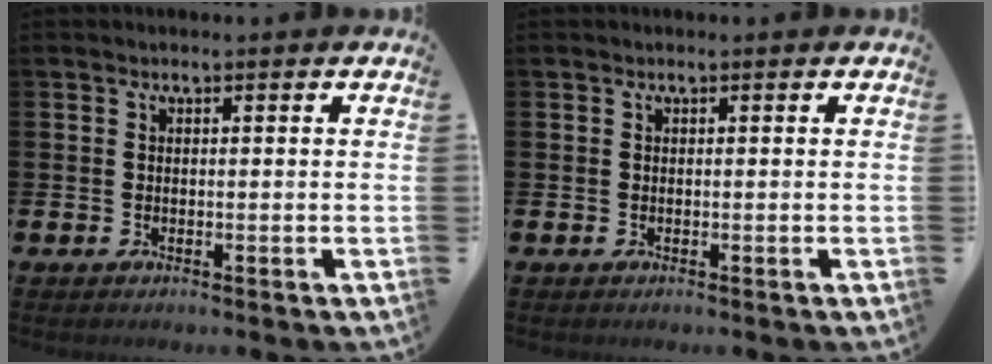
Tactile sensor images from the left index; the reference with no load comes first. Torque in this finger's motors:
{"motor_torque": [0.00, 0.00, 0.00, -0.01]}